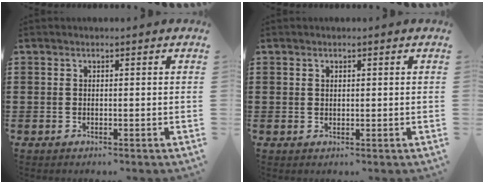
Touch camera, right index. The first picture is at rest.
{"total": 0.7, "force": [0.5, 0.5, 0.2], "torque": [-0.005, 0.003, 0.011]}